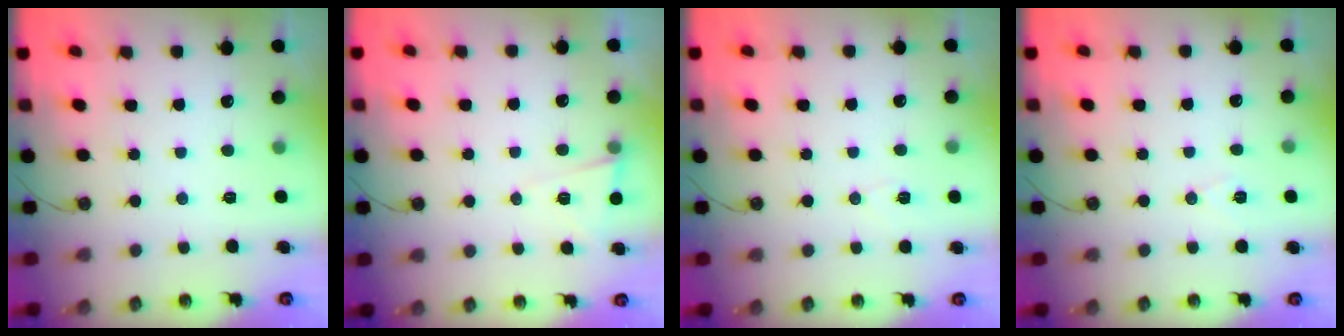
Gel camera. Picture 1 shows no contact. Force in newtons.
{"total": 5.4, "press": 5.3, "slide": 1.4}
{"total": 4.7, "press": 4.5, "slide": 1.6}
{"total": 6.2, "press": 4.1, "slide": 4.6}